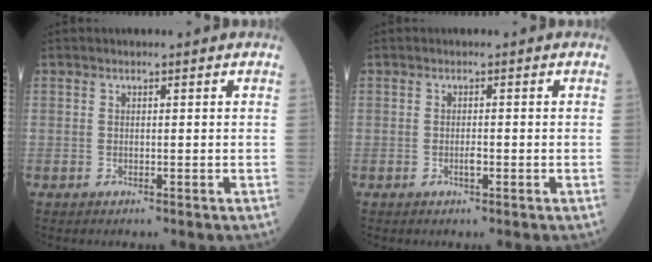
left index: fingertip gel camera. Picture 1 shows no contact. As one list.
[{"total": 0.8, "force": [-0.5, 0.2, 0.7], "torque": [-0.014, -0.004, -0.010]}]